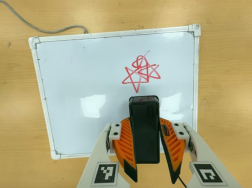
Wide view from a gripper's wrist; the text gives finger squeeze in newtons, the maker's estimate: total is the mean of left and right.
{"total": 9.8, "left": 8.3, "right": 11.3}